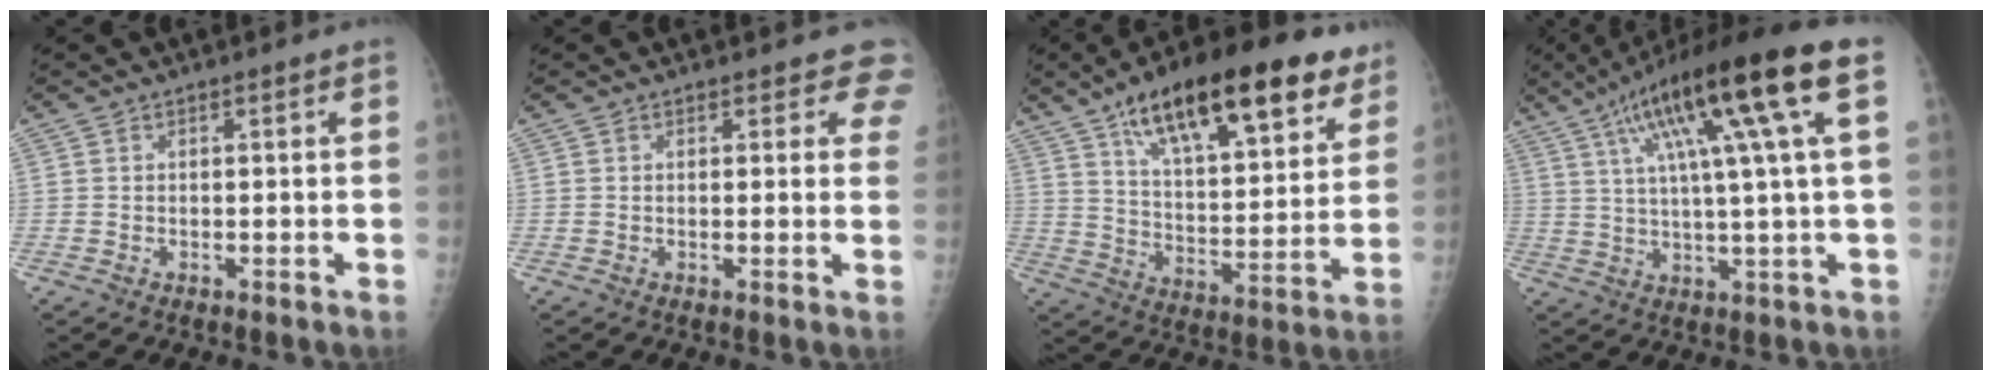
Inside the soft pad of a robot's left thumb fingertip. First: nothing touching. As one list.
[{"total": 4.5, "force": [3.9, 2.1, 0.9], "torque": [0.030, -0.016, 0.022]}, {"total": 26.4, "force": [15.5, 9.7, 19.0], "torque": [-0.262, -0.030, 0.244]}, {"total": 18.8, "force": [7.4, 1.3, 17.2], "torque": [-0.284, 0.013, 0.116]}]